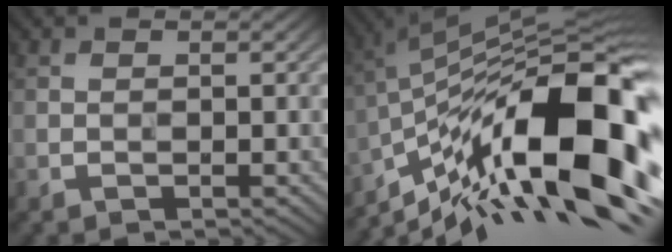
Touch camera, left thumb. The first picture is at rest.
{"total": 19.8, "force": [-8.0, 6.4, 17.0], "torque": [-0.273, 0.023, -0.148]}